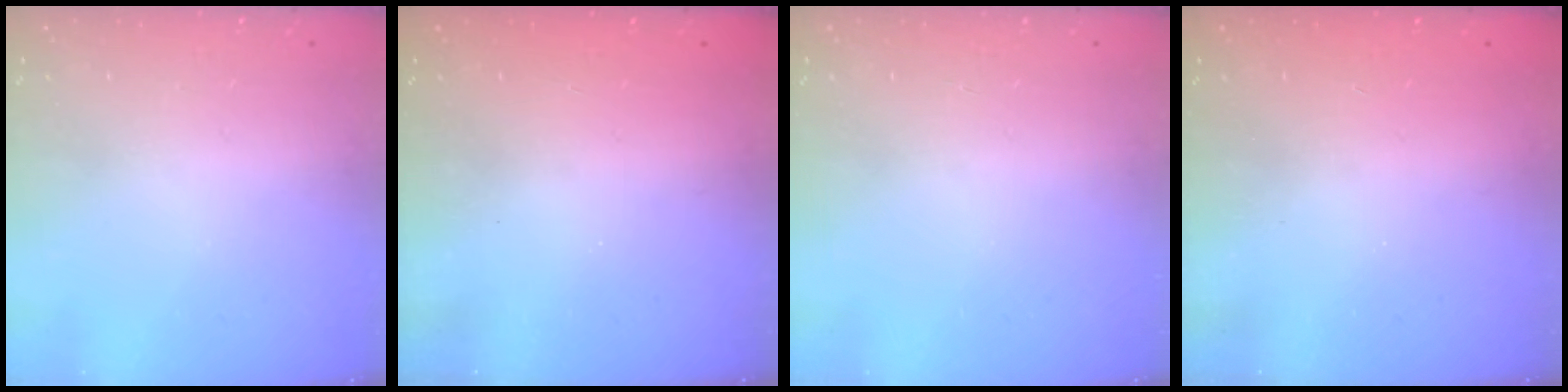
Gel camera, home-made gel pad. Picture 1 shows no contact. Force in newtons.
{"total": 2.3, "press": 2.2, "slide": 0.8}
{"total": 0.0}
{"total": 2.3, "press": 2.2, "slide": 0.7}